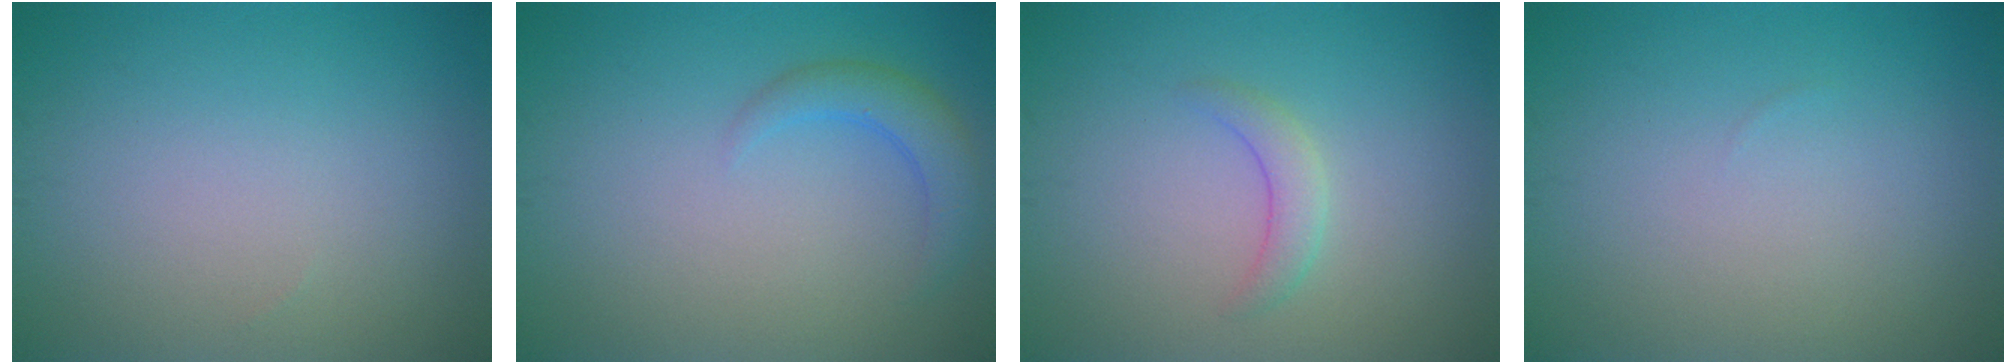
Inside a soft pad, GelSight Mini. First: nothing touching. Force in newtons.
{"total": 2.6, "press": 2.5, "slide": 0.2}
{"total": 1.7, "press": 1.7, "slide": 0.0}
{"total": 0.0}